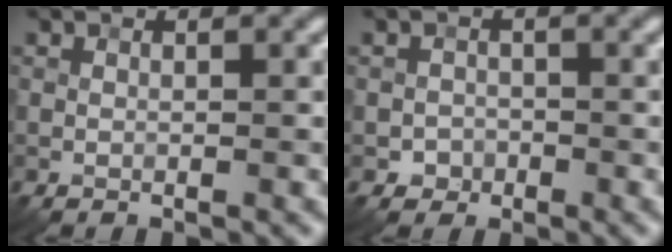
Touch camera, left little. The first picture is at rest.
{"total": 1.3, "force": [-0.6, 1.2, 0.0], "torque": [0.012, 0.003, -0.013]}